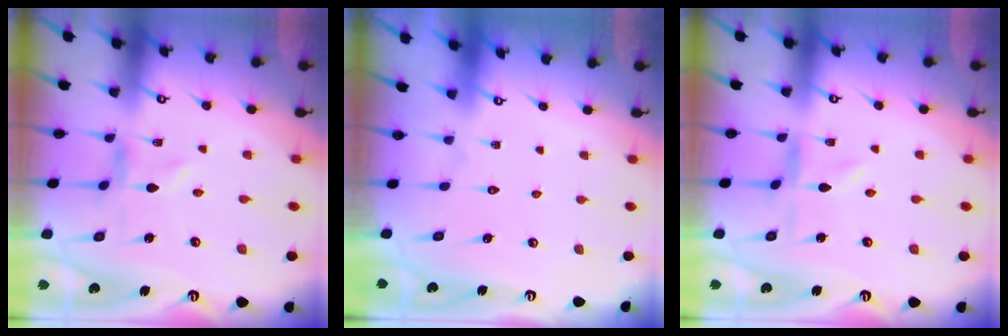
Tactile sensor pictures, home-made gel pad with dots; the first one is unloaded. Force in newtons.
{"total": 1.7, "press": 1.7, "slide": 0.1}
{"total": 0.0}